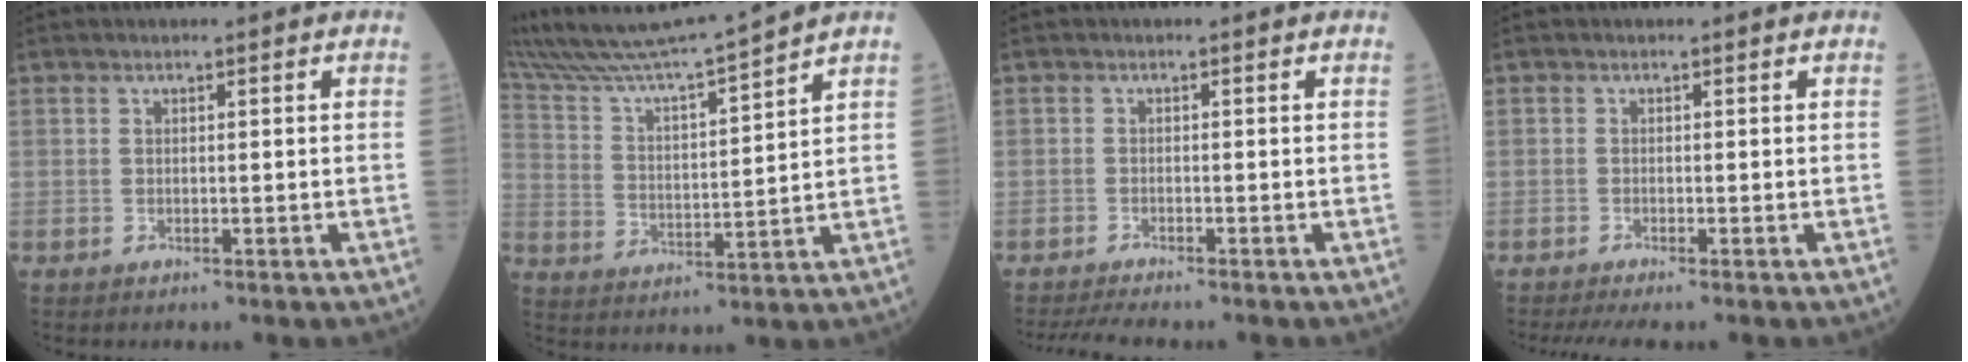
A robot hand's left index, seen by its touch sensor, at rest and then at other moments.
{"total": 14.0, "force": [12.9, -2.4, 4.8], "torque": [-0.103, -0.019, 0.225]}
{"total": 3.9, "force": [-3.6, -0.2, 1.4], "torque": [-0.025, -0.017, -0.062]}
{"total": 3.0, "force": [-2.6, -0.2, 1.6], "torque": [-0.025, -0.008, -0.046]}